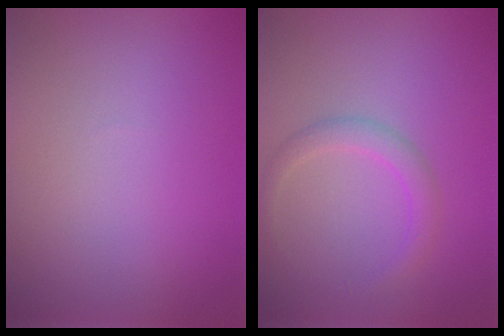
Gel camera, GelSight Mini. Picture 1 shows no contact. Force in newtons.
{"total": 1.9, "press": 1.9, "slide": 0.2}